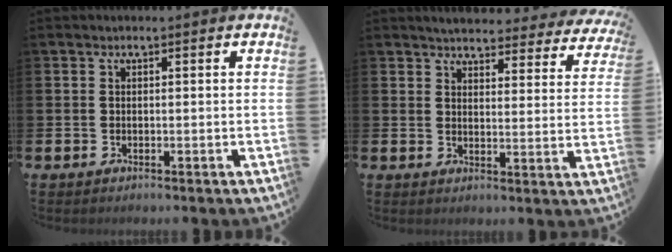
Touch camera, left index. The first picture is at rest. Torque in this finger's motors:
{"motor_torque": [1.06, -1.08, 0.40, 0.02]}